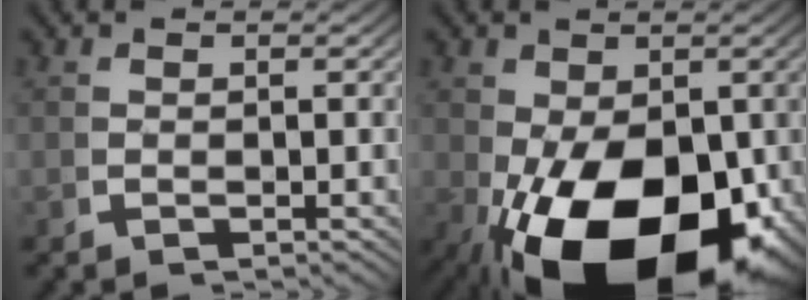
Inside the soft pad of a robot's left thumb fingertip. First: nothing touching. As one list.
[{"total": 17.5, "force": [-5.3, 9.9, 13.4], "torque": [-0.243, -0.089, -0.039]}]